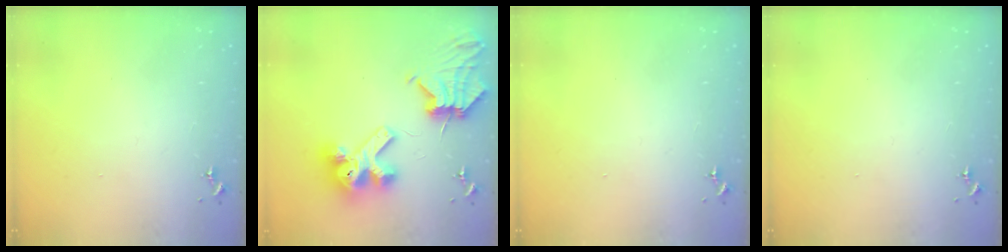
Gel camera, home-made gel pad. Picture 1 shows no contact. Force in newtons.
{"total": 14.0, "press": 13.9, "slide": 1.9}
{"total": 0.0}
{"total": 0.0}